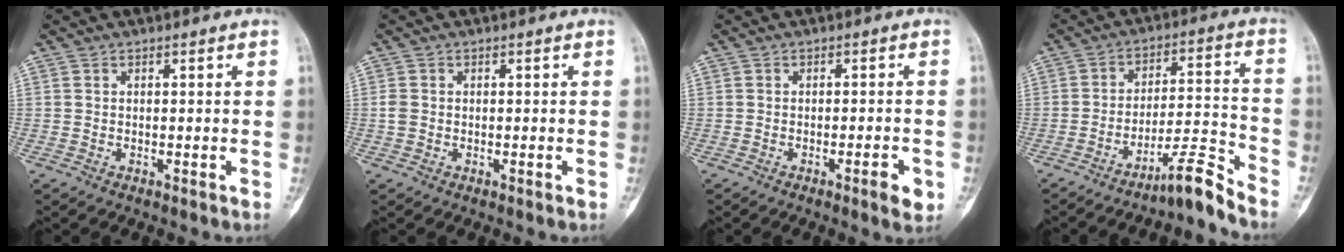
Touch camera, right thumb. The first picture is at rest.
{"total": 1.5, "force": [-0.2, 1.1, 0.9], "torque": [-0.020, 0.000, -0.005]}
{"total": 3.6, "force": [-1.6, 0.8, 3.2], "torque": [-0.041, 0.003, -0.022]}
{"total": 8.1, "force": [-7.0, -0.3, 4.0], "torque": [-0.062, 0.083, -0.117]}